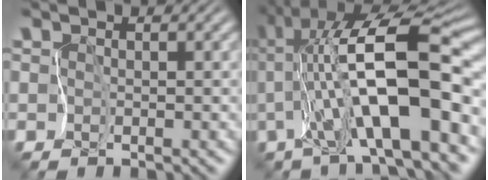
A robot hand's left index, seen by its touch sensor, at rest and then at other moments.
{"total": 9.9, "force": [-1.8, 0.9, 9.6], "torque": [-0.173, 0.007, -0.020]}